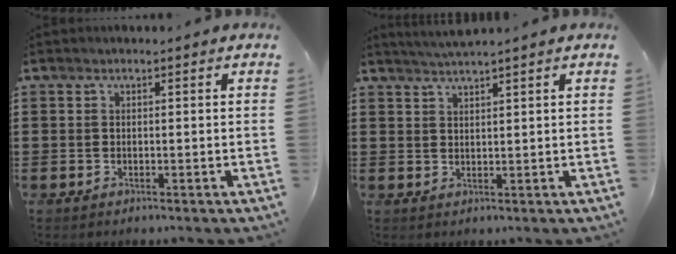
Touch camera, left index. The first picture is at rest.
{"total": 2.0, "force": [1.8, -0.6, 0.5], "torque": [-0.012, -0.003, 0.035]}